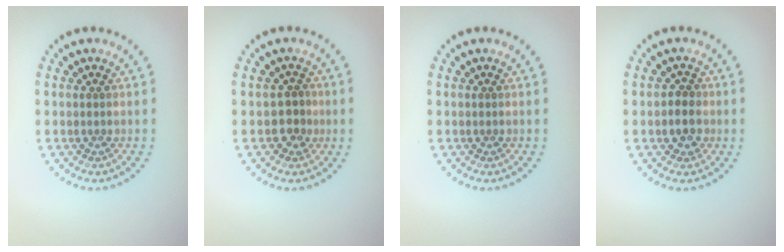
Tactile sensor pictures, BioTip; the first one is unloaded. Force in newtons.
{"total": 1.8, "press": 1.7, "slide": 0.8}
{"total": 0.0}
{"total": 2.3, "press": 2.2, "slide": 0.7}